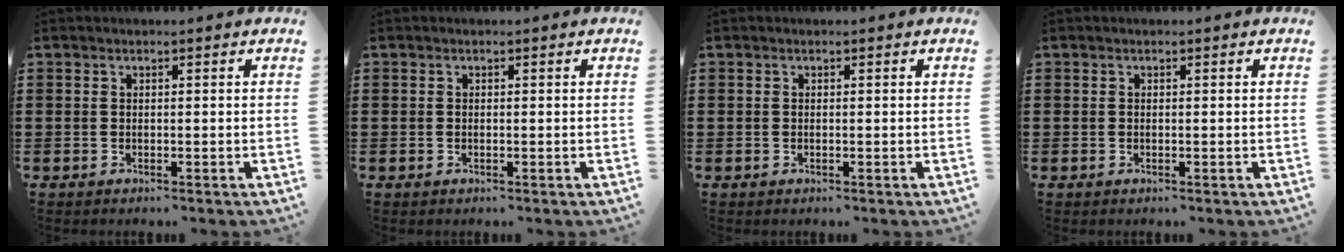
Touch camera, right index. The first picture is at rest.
{"total": 0.0}
{"total": 0.0}
{"total": 0.0}